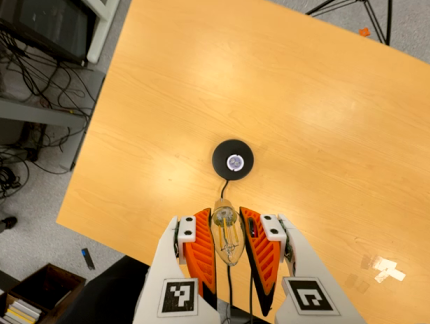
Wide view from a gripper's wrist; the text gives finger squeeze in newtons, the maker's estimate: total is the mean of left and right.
{"total": 20.5, "left": 22.1, "right": 19.0}